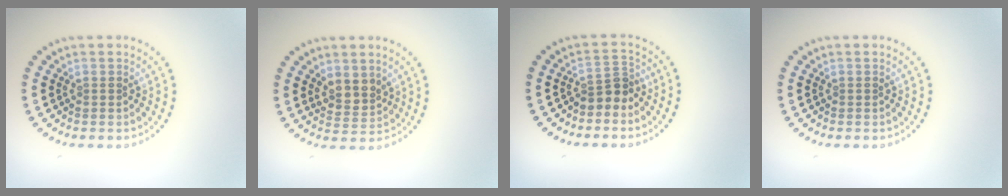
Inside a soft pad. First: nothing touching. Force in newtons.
{"total": 2.1, "press": 1.8, "slide": 1.1}
{"total": 2.3, "press": 1.7, "slide": 1.6}
{"total": 0.0}